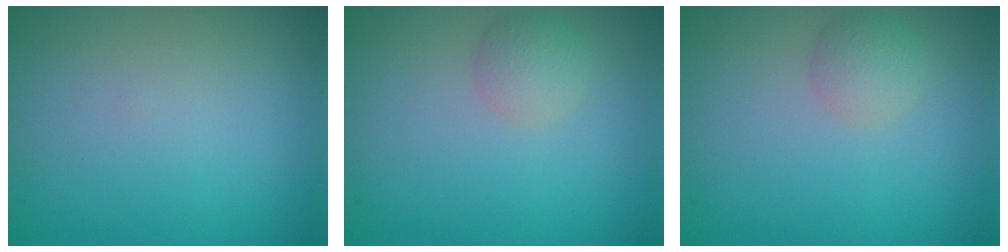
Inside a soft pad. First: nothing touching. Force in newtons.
{"total": 1.9, "press": 1.9, "slide": 0.1}
{"total": 1.9, "press": 1.9, "slide": 0.1}